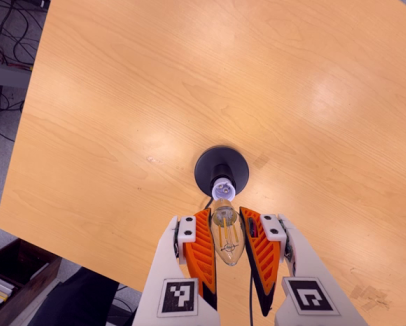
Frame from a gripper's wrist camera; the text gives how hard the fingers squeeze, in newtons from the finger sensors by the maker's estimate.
{"total": 20.4, "left": 22.1, "right": 18.8}